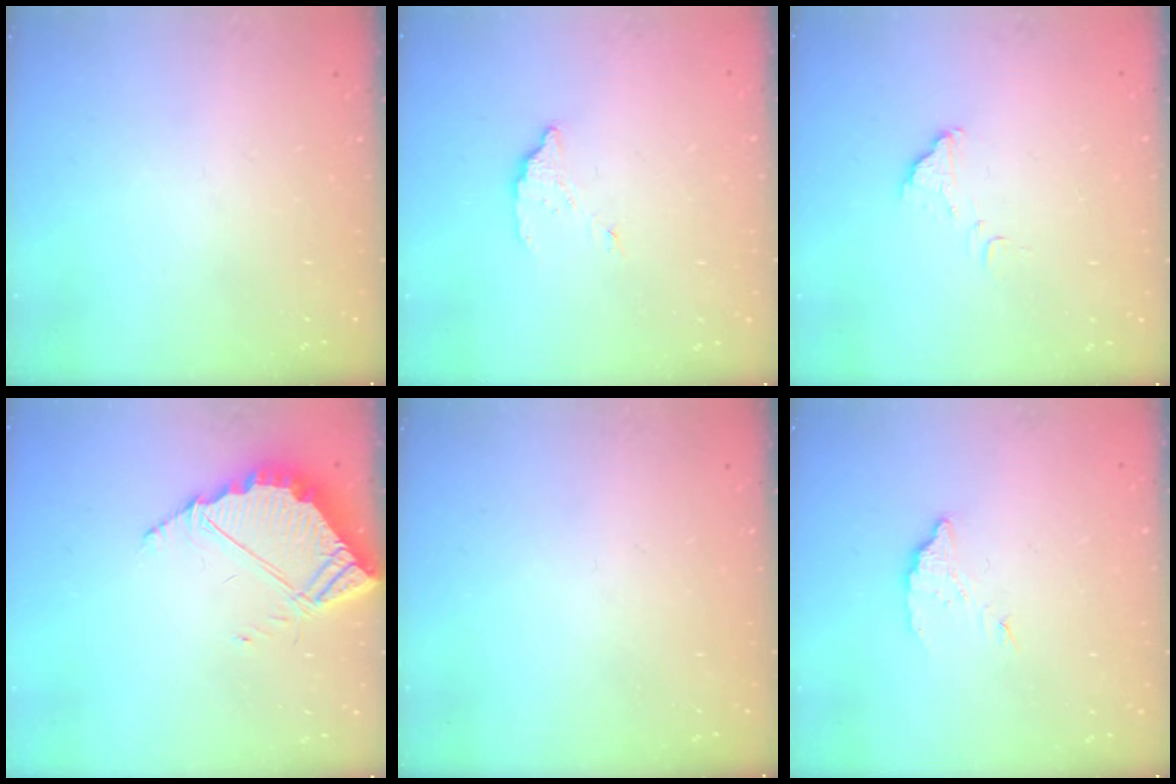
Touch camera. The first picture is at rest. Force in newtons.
{"total": 2.9, "press": 2.9, "slide": 0.2}
{"total": 2.4, "press": 2.4, "slide": 0.1}
{"total": 5.9, "press": 5.9, "slide": 0.4}
{"total": 0.0}
{"total": 2.9, "press": 2.9, "slide": 0.0}